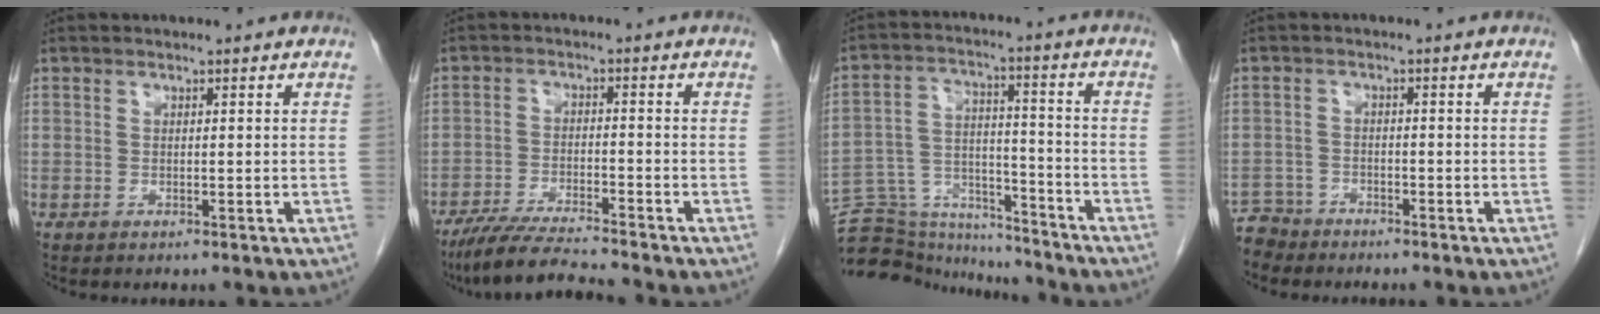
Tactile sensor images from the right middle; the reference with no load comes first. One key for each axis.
{"total": 8.0, "fx": -7.2, "fy": -0.7, "fz": 3.3, "tx": -0.058, "ty": -0.022, "tz": -0.132}
{"total": 15.2, "fx": -14.8, "fy": 2.9, "fz": 2.1, "tx": -0.040, "ty": 0.041, "tz": -0.234}
{"total": 3.7, "fx": -3.4, "fy": 1.1, "fz": -1.0, "tx": 0.021, "ty": -0.006, "tz": -0.067}